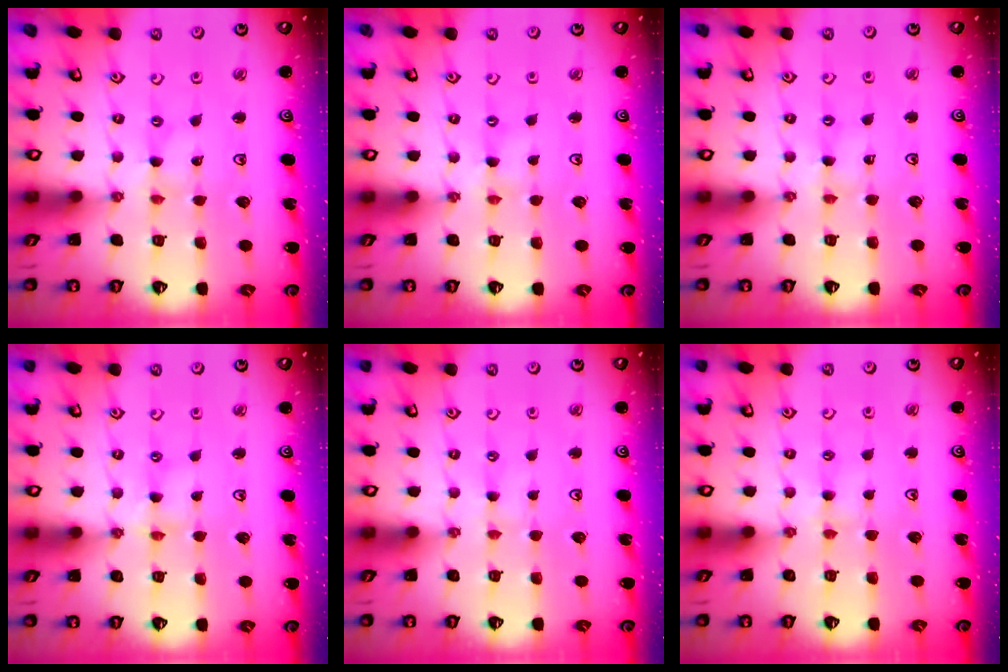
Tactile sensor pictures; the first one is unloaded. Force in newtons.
{"total": 0.0}
{"total": 2.0, "press": 2.0, "slide": 0.3}
{"total": 1.5, "press": 1.4, "slide": 0.3}
{"total": 1.0, "press": 1.0, "slide": 0.2}
{"total": 2.8, "press": 2.8, "slide": 0.3}